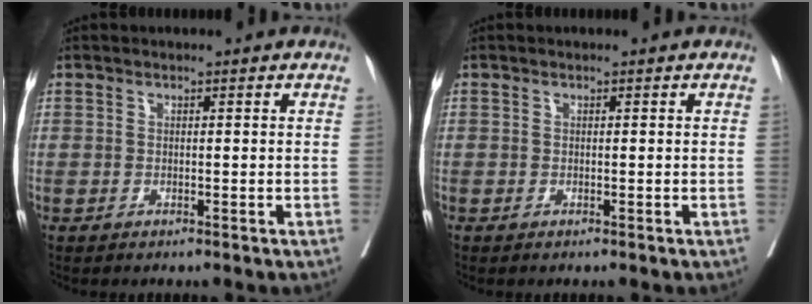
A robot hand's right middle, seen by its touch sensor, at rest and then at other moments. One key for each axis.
{"total": 0.0}